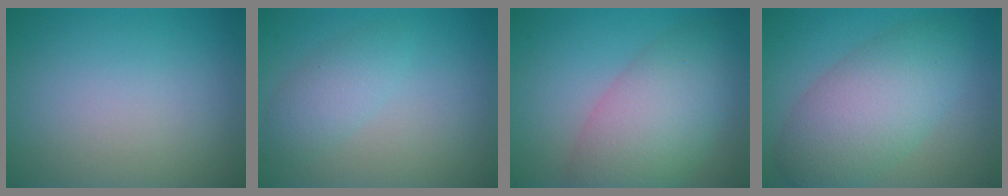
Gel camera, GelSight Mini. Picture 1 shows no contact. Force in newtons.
{"total": 1.7, "press": 1.7, "slide": 0.0}
{"total": 7.7, "press": 7.7, "slide": 0.4}
{"total": 7.3, "press": 7.3, "slide": 0.3}